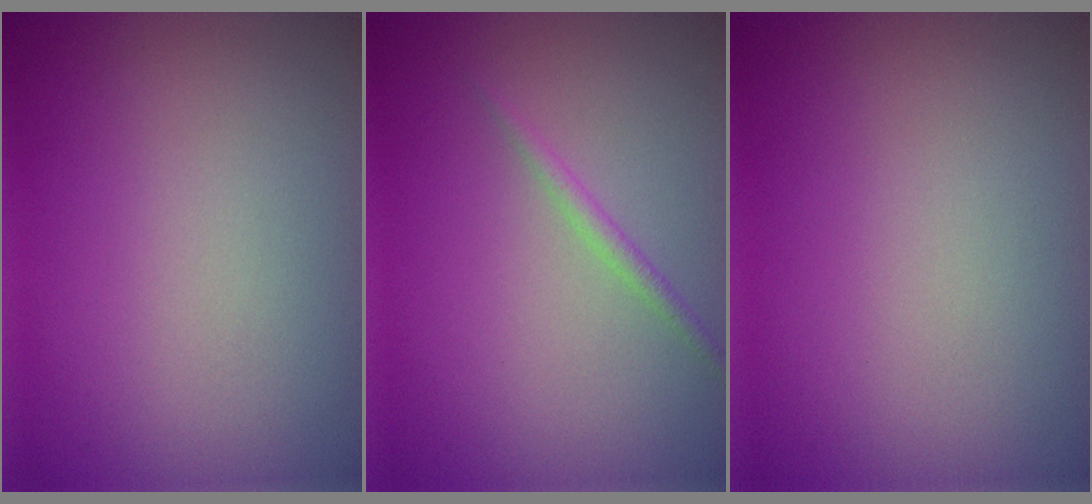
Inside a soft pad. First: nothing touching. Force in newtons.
{"total": 1.1, "press": 1.1, "slide": 0.0}
{"total": 0.0}